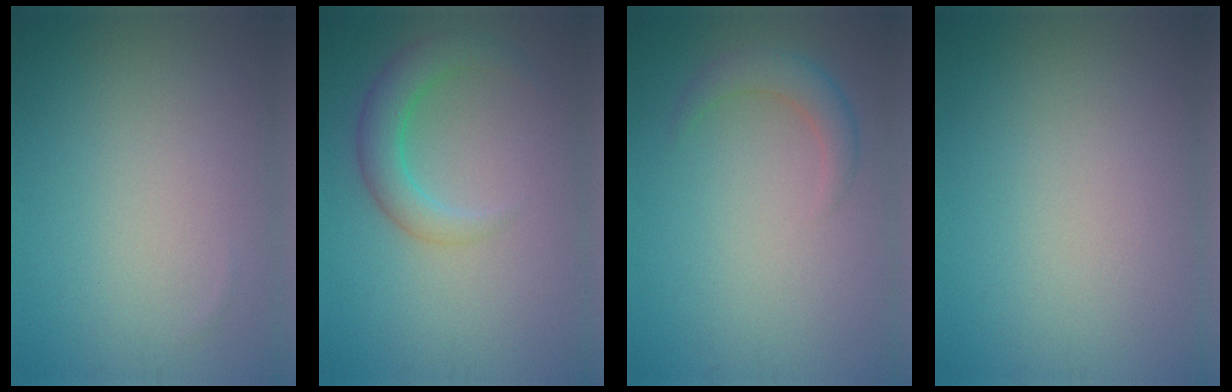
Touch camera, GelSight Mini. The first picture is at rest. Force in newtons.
{"total": 3.7, "press": 3.7, "slide": 0.2}
{"total": 2.4, "press": 2.4, "slide": 0.1}
{"total": 0.0}